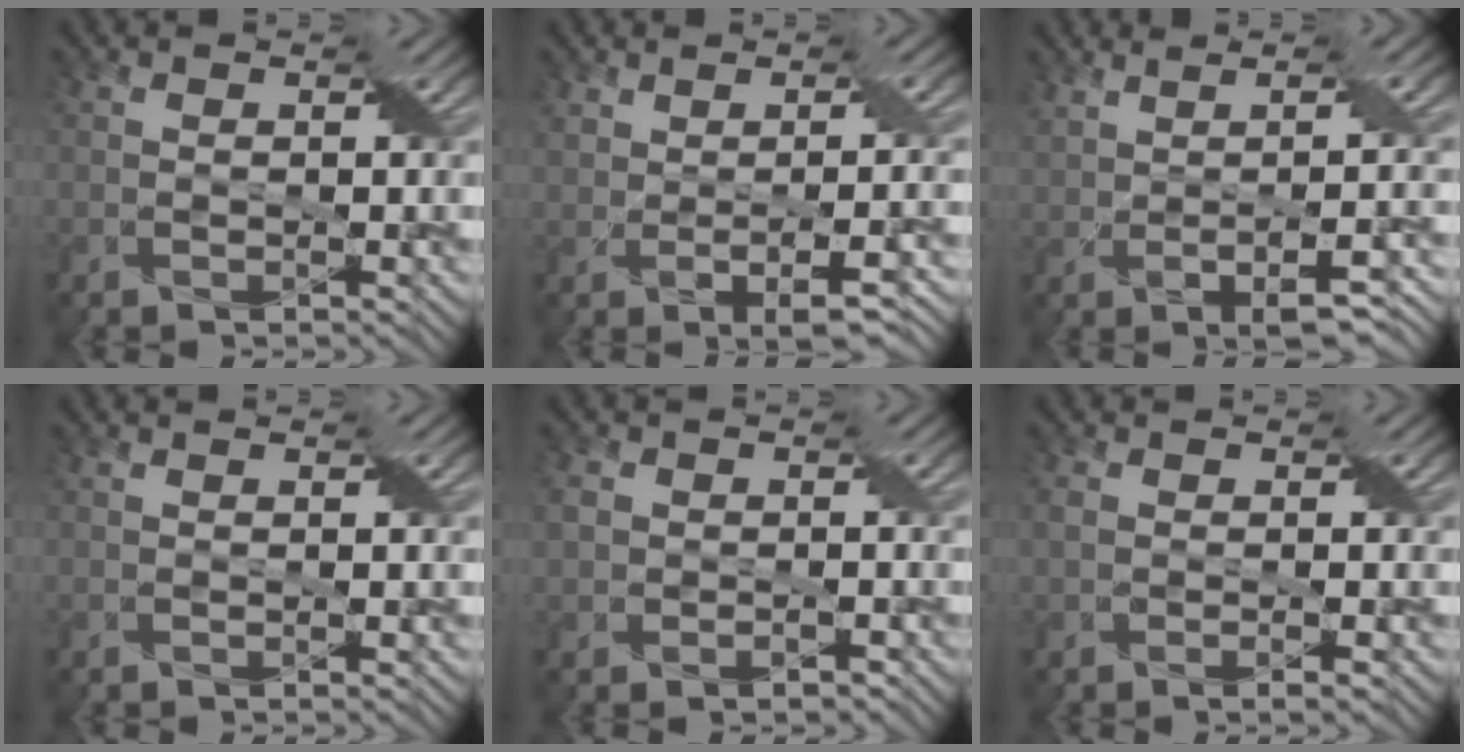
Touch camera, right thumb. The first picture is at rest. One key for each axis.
{"total": 5.4, "fx": -0.4, "fy": 2.2, "fz": 5.0, "tx": -0.087, "ty": -0.002, "tz": 0.001}
{"total": 8.5, "fx": 0.5, "fy": 2.7, "fz": 8.0, "tx": -0.108, "ty": 0.021, "tz": 0.018}
{"total": 0.0}
{"total": 3.2, "fx": -0.5, "fy": 2.7, "fz": 1.6, "tx": -0.043, "ty": -0.003, "tz": -0.007}
{"total": 2.1, "fx": -0.4, "fy": 1.2, "fz": 1.7, "tx": -0.037, "ty": -0.002, "tz": -0.005}